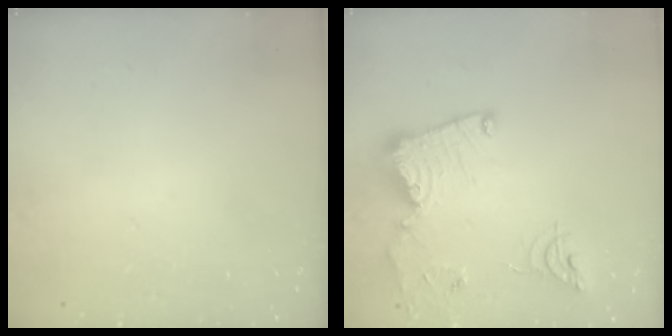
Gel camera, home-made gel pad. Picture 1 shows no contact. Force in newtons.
{"total": 15.7, "press": 15.6, "slide": 1.7}